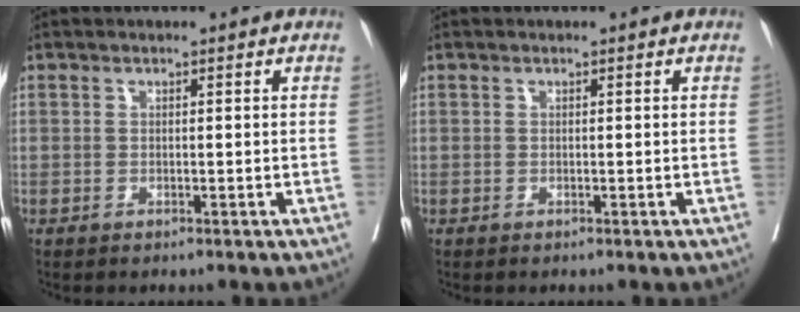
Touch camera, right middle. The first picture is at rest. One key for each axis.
{"total": 0.0}